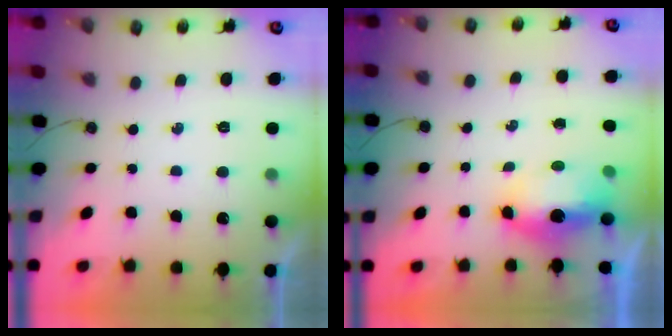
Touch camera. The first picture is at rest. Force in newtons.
{"total": 6.7, "press": 6.7, "slide": 0.8}